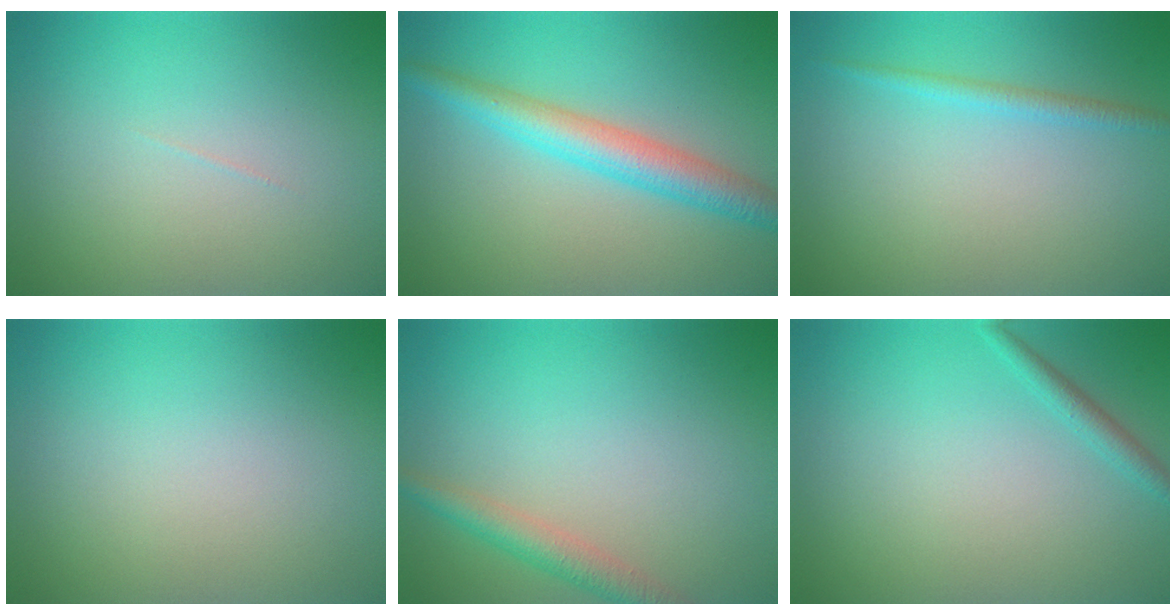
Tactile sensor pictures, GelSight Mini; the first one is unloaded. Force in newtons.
{"total": 4.5, "press": 4.5, "slide": 0.2}
{"total": 1.4, "press": 1.4, "slide": 0.1}
{"total": 0.0}
{"total": 2.7, "press": 2.7, "slide": 0.1}
{"total": 1.4, "press": 1.4, "slide": 0.1}